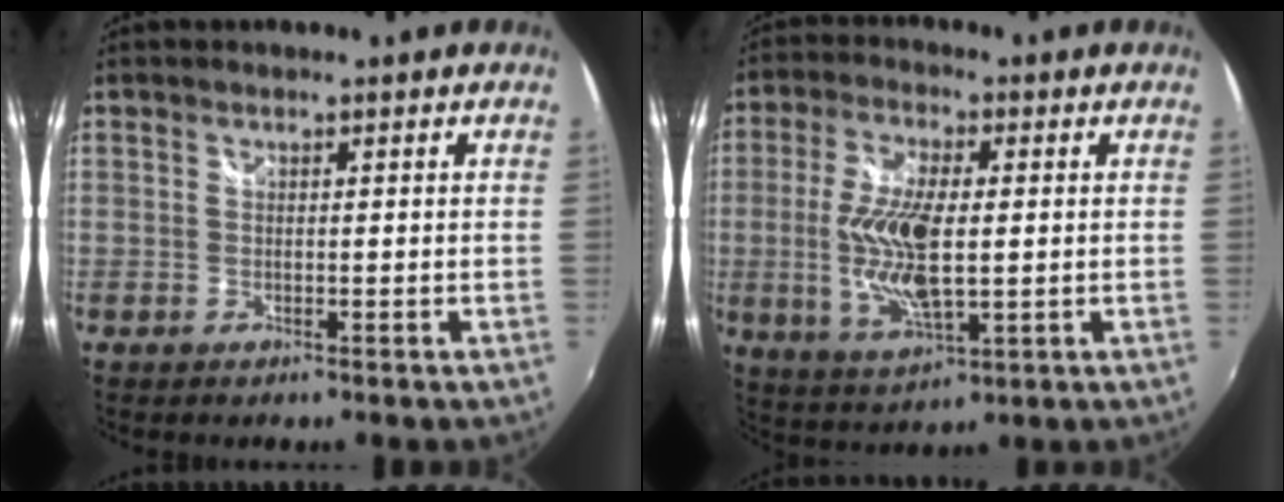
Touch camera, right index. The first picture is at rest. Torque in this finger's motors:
{"motor_torque": [1.99, -0.09, 1.05, 0.21]}